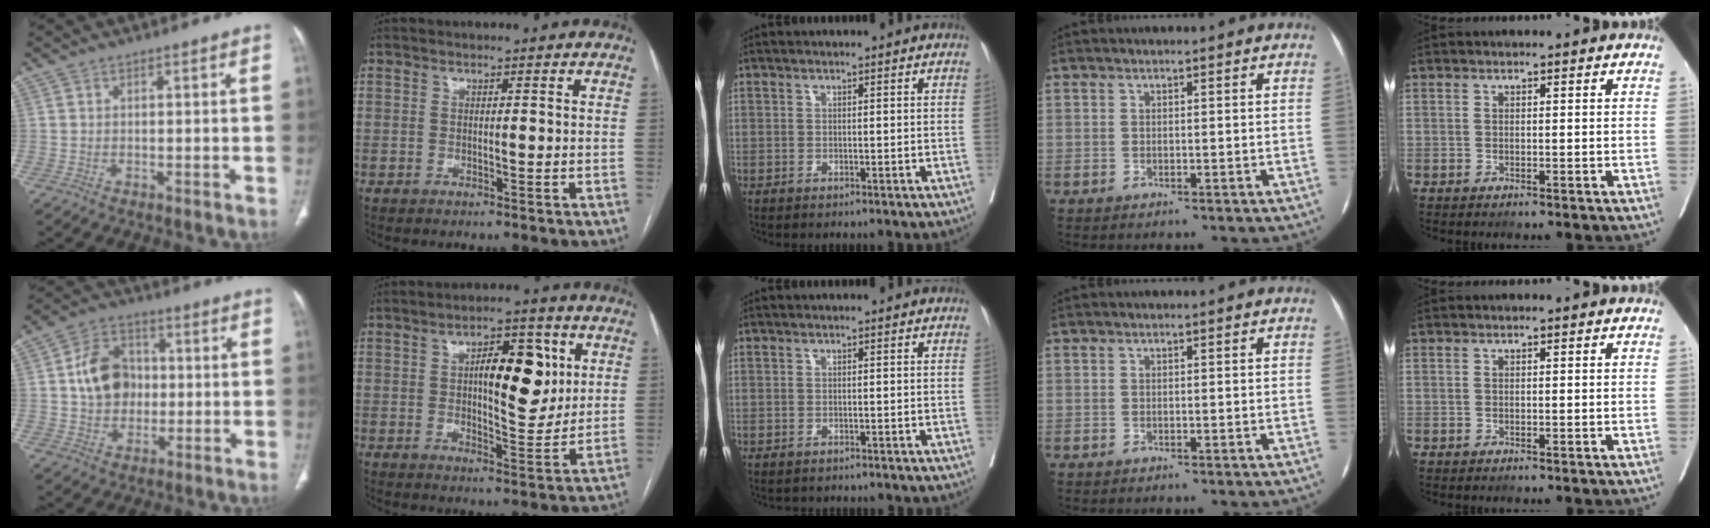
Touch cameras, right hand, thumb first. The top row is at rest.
{"thumb": {"total": 11.2, "force": [0.5, 9.0, 6.7], "torque": [-0.085, 0.015, 0.006]}, "index": {"total": 10.5, "force": [2.6, 3.9, 9.4], "torque": [-0.139, 0.012, 0.043]}, "middle": {"total": 1.1, "force": [-1.0, 0.4, 0.1], "torque": [-0.019, -0.004, -0.016]}}